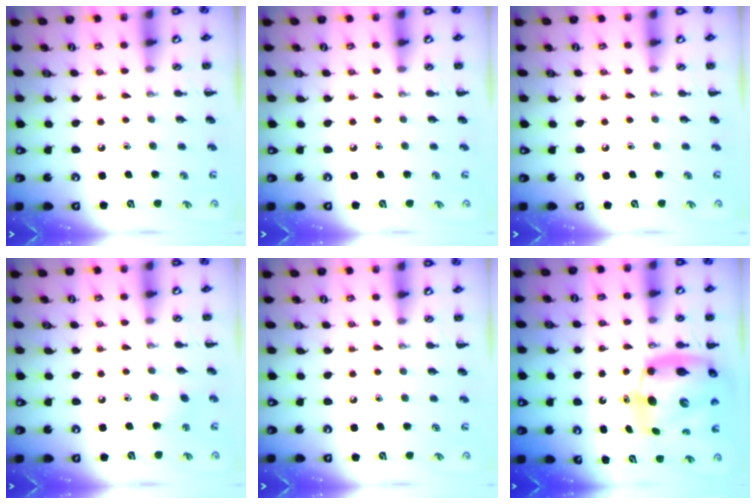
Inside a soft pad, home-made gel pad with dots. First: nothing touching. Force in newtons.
{"total": 0.0}
{"total": 0.0}
{"total": 4.4, "press": 4.3, "slide": 1.1}
{"total": 0.0}
{"total": 11.8, "press": 11.4, "slide": 3.1}